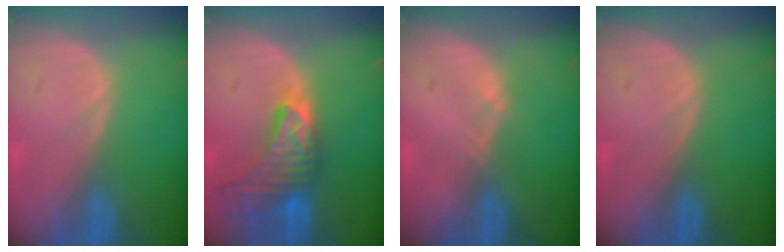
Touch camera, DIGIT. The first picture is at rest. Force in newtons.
{"total": 9.1, "press": 8.2, "slide": 3.9}
{"total": 0.6, "press": 0.5, "slide": 0.2}
{"total": 0.0}